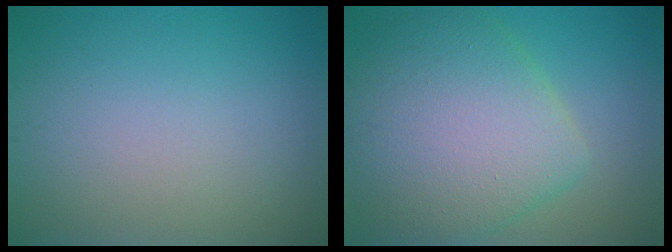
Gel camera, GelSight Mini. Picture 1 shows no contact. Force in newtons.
{"total": 9.3, "press": 9.3, "slide": 0.6}